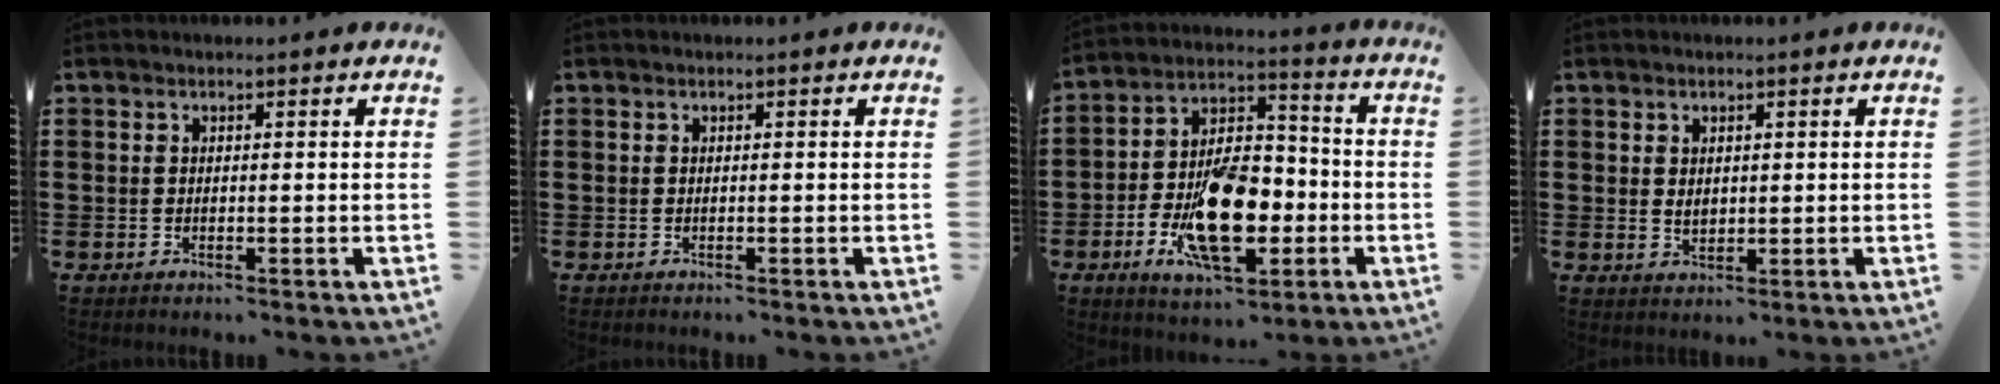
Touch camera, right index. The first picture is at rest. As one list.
[{"total": 0.0}, {"total": 14.6, "force": [-4.7, 7.0, 11.9], "torque": [-0.215, -0.001, -0.081]}, {"total": 1.7, "force": [0.4, 1.1, 1.2], "torque": [-0.025, 0.005, 0.006]}]